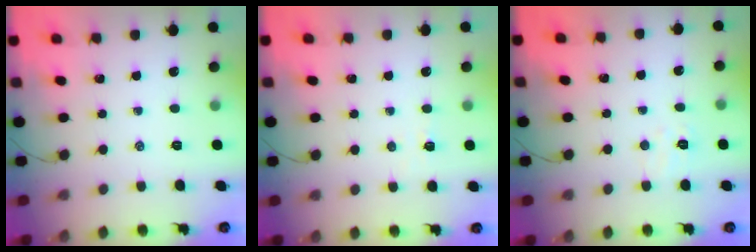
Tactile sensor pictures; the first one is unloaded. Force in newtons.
{"total": 2.6, "press": 2.5, "slide": 0.8}
{"total": 3.7, "press": 3.5, "slide": 1.0}